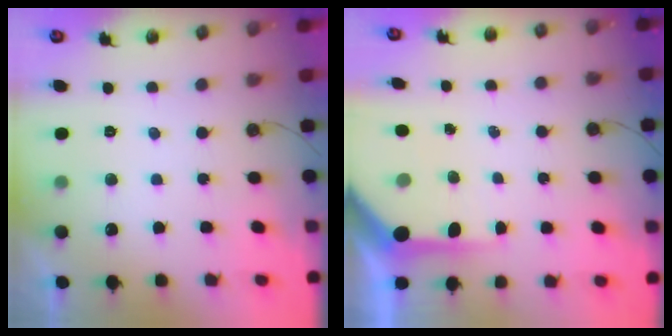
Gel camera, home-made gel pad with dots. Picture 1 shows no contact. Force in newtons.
{"total": 8.3, "press": 8.2, "slide": 1.0}